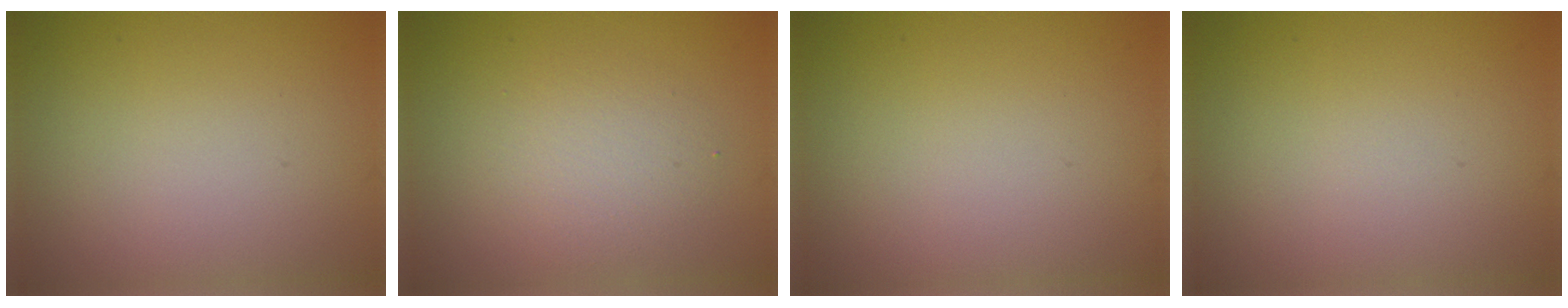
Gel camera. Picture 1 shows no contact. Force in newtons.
{"total": 2.7, "press": 2.7, "slide": 0.1}
{"total": 0.0}
{"total": 0.0}